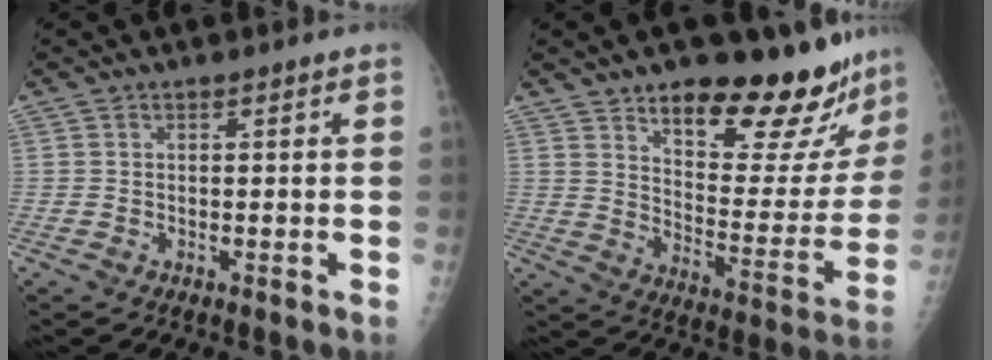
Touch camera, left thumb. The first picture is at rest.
{"total": 22.8, "force": [18.1, 7.1, 12.0], "torque": [-0.113, -0.121, 0.246]}